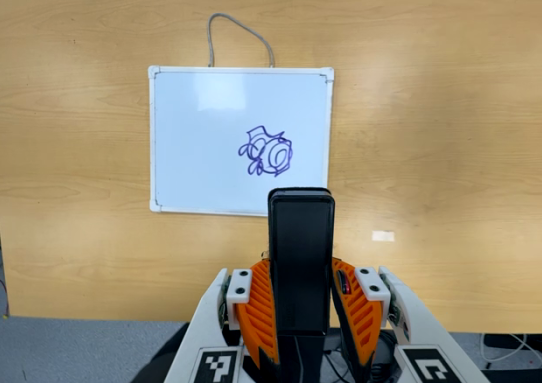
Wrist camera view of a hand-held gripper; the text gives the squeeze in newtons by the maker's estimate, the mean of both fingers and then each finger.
{"total": 5.2, "left": 3.4, "right": 7.0}